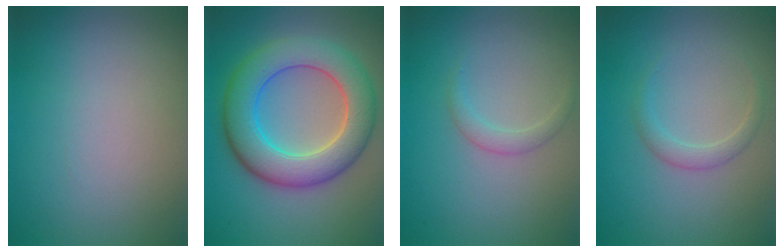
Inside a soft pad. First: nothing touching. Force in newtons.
{"total": 8.4, "press": 8.4, "slide": 0.3}
{"total": 1.2, "press": 1.2, "slide": 0.1}
{"total": 1.4, "press": 1.4, "slide": 0.0}